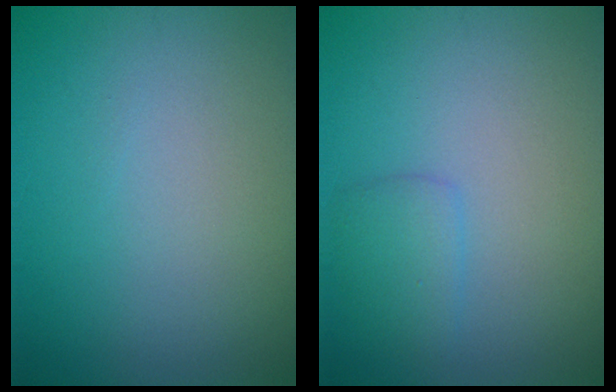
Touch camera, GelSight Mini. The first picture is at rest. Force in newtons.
{"total": 1.6, "press": 1.6, "slide": 0.1}